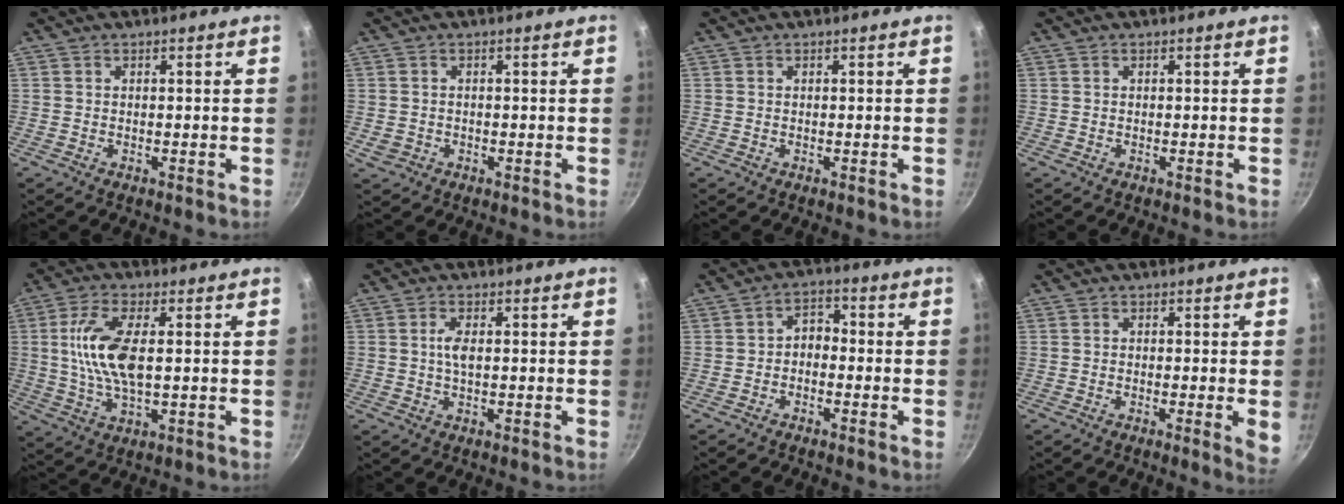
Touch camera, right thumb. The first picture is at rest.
{"total": 1.9, "force": [-0.5, 1.7, 0.8], "torque": [-0.015, 0.002, -0.004]}
{"total": 0.0}
{"total": 0.0}
{"total": 11.3, "force": [1.4, 4.8, 10.1], "torque": [-0.203, 0.000, 0.025]}
{"total": 2.9, "force": [0.3, 1.2, 2.6], "torque": [-0.055, 0.003, 0.007]}
{"total": 3.7, "force": [-0.9, 2.6, 2.4], "torque": [-0.025, 0.020, -0.024]}
{"total": 3.3, "force": [-0.5, 0.4, 3.2], "torque": [-0.041, -0.008, -0.010]}